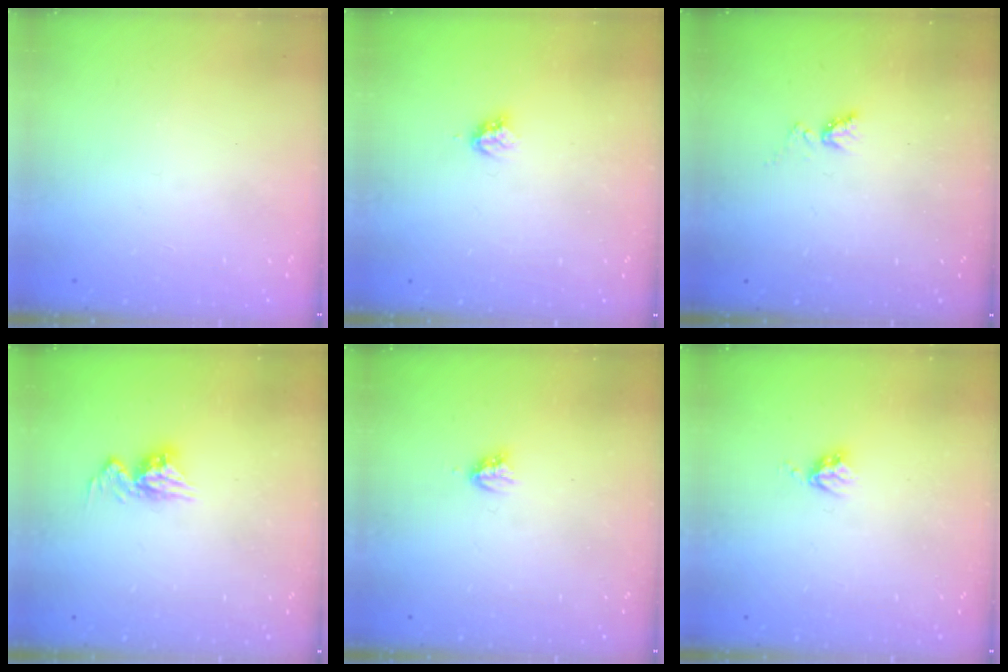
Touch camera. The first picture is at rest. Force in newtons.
{"total": 3.6, "press": 3.6, "slide": 0.7}
{"total": 4.4, "press": 4.4, "slide": 0.6}
{"total": 9.4, "press": 9.4, "slide": 0.9}
{"total": 4.0, "press": 4.0, "slide": 0.4}
{"total": 4.0, "press": 3.9, "slide": 0.6}